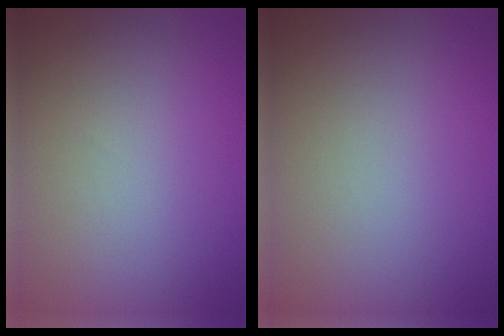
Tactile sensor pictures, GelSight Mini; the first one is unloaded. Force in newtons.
{"total": 0.0}